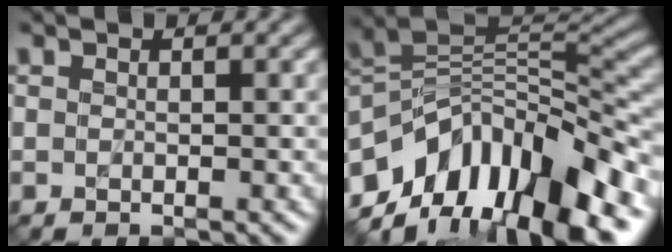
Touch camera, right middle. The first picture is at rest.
{"total": 13.1, "force": [-6.7, 6.8, 9.0], "torque": [-0.160, 0.021, -0.129]}